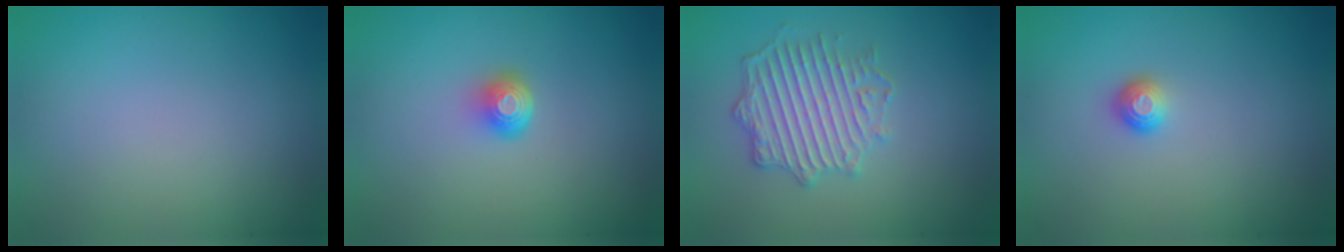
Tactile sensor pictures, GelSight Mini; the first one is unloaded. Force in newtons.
{"total": 2.1, "press": 1.4, "slide": 1.6}
{"total": 3.9, "press": 3.8, "slide": 0.9}
{"total": 1.1, "press": 1.0, "slide": 0.4}